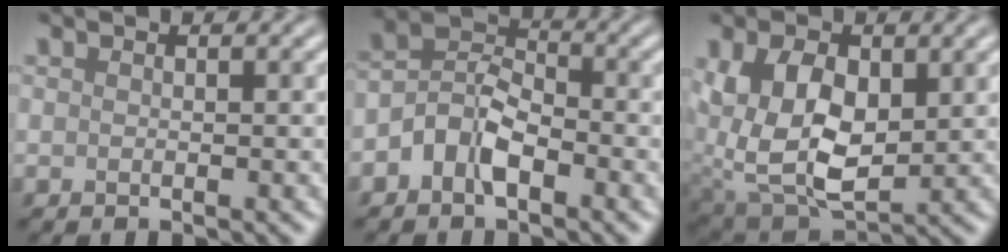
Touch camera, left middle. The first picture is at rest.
{"total": 4.5, "force": [-2.2, 2.6, 3.0], "torque": [-0.054, 0.013, -0.050]}
{"total": 10.0, "force": [0.9, 6.6, 7.4], "torque": [-0.174, -0.009, 0.030]}